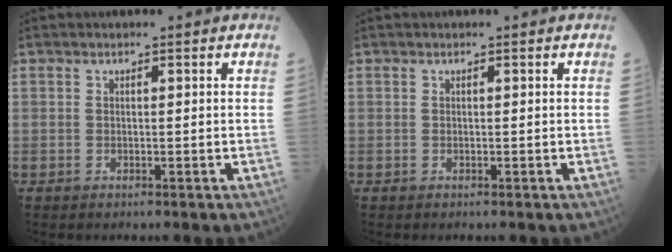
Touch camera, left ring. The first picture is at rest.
{"total": 0.0}